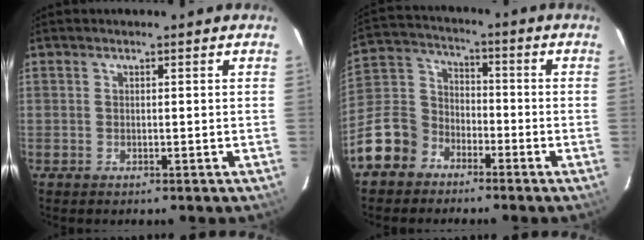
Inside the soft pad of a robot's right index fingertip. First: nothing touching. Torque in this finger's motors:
{"motor_torque": [-0.36, -0.71, -0.62, -0.21]}